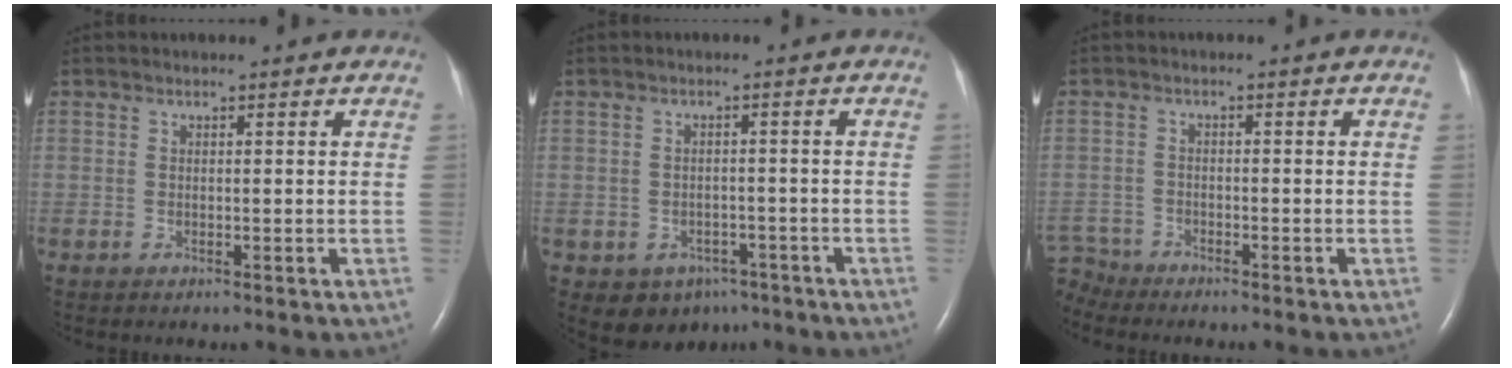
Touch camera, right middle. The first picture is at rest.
{"total": 5.0, "force": [-3.0, 3.8, 1.4], "torque": [-0.019, 0.011, -0.032]}
{"total": 4.0, "force": [-3.9, 0.4, -0.3], "torque": [0.003, -0.010, -0.075]}